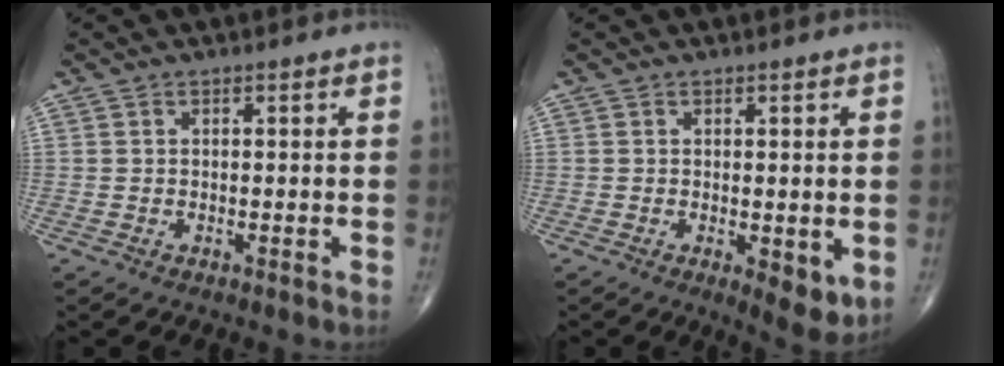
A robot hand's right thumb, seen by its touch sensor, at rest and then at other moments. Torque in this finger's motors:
{"motor_torque": [-0.17, 0.42, -0.05, -0.16, 0.03]}